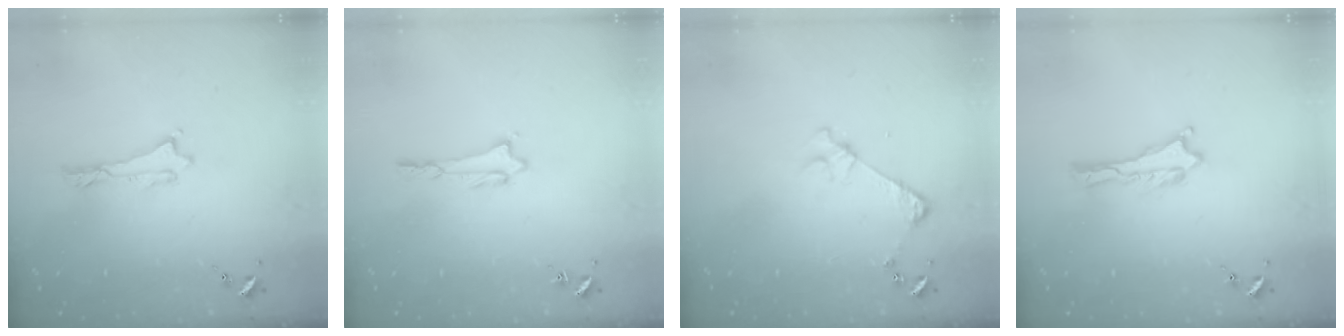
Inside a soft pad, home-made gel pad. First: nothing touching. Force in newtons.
{"total": 0.8, "press": 0.8, "slide": 0.1}
{"total": 3.2, "press": 3.2, "slide": 0.3}
{"total": 0.0}